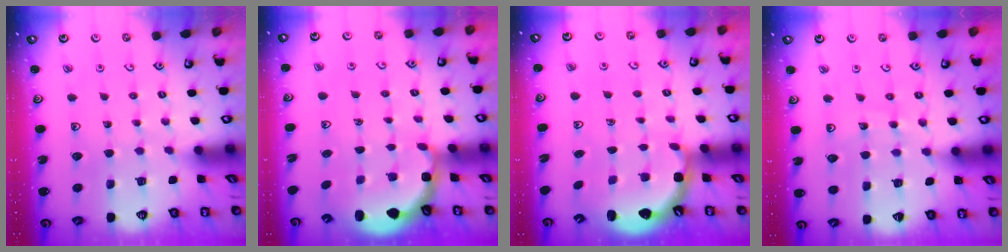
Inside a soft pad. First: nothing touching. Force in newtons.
{"total": 2.5, "press": 2.2, "slide": 1.2}
{"total": 2.6, "press": 2.3, "slide": 1.3}
{"total": 9.1, "press": 8.8, "slide": 2.1}